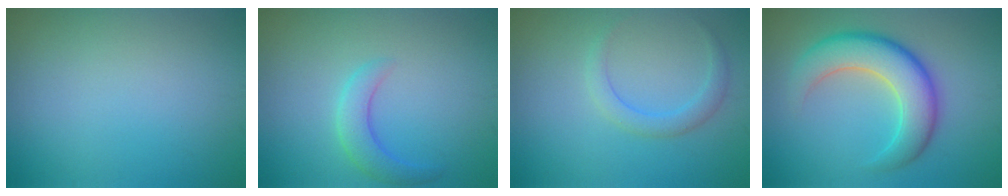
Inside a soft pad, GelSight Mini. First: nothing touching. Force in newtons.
{"total": 2.6, "press": 2.6, "slide": 0.1}
{"total": 2.0, "press": 2.0, "slide": 0.2}
{"total": 7.0, "press": 6.9, "slide": 0.5}